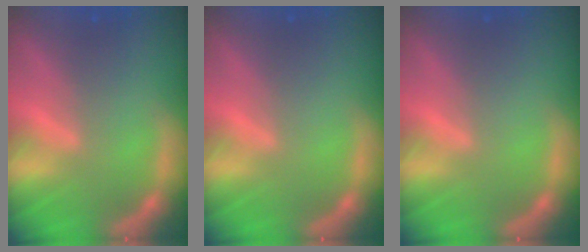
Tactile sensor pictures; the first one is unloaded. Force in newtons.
{"total": 0.0}
{"total": 0.0}